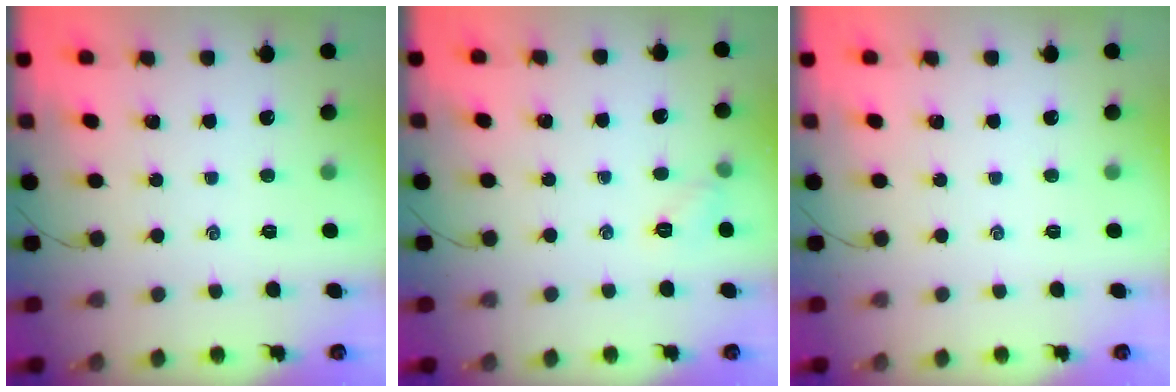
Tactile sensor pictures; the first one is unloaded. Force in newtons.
{"total": 5.5, "press": 5.2, "slide": 1.7}
{"total": 0.0}